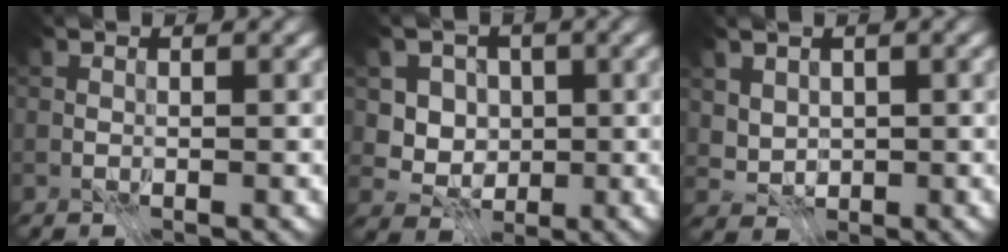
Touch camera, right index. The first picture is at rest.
{"total": 4.0, "force": [0.5, 3.6, 1.7], "torque": [-0.025, -0.005, 0.005]}
{"total": 2.5, "force": [1.0, 2.0, 1.1], "torque": [-0.034, 0.000, 0.043]}